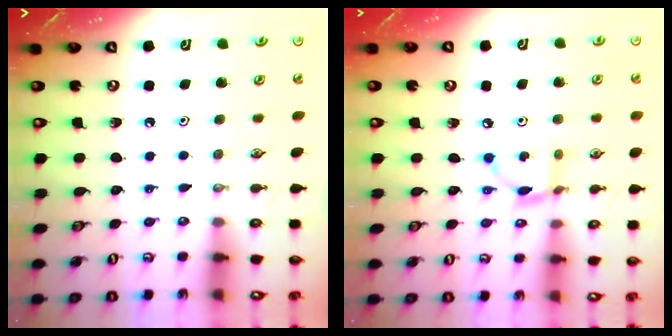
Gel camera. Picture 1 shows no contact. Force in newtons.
{"total": 6.1, "press": 6.1, "slide": 0.3}